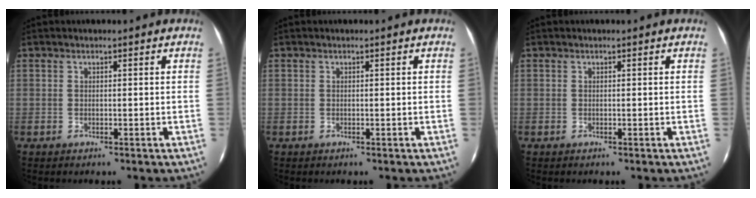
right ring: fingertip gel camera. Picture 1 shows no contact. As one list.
[{"total": 0.0}, {"total": 0.0}]